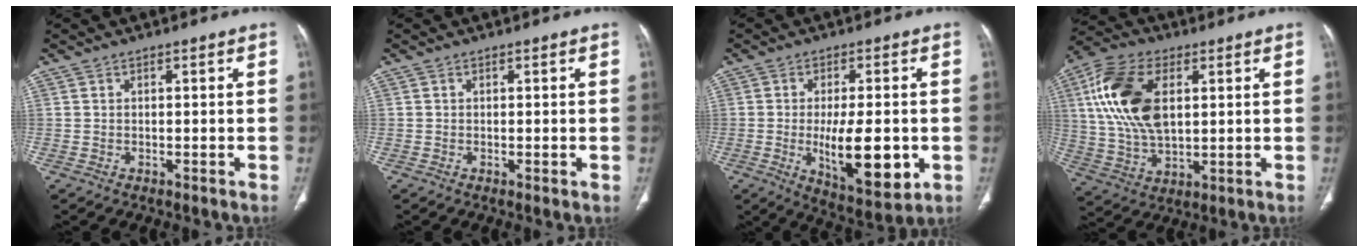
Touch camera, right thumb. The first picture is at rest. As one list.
[{"total": 0.7, "force": [-0.1, 0.1, 0.7], "torque": [-0.014, -0.003, -0.002]}, {"total": 14.3, "force": [-2.6, 5.5, 13.0], "torque": [-0.185, -0.017, -0.029]}, {"total": 17.0, "force": [4.2, 9.5, 13.4], "torque": [-0.267, 0.001, 0.081]}]